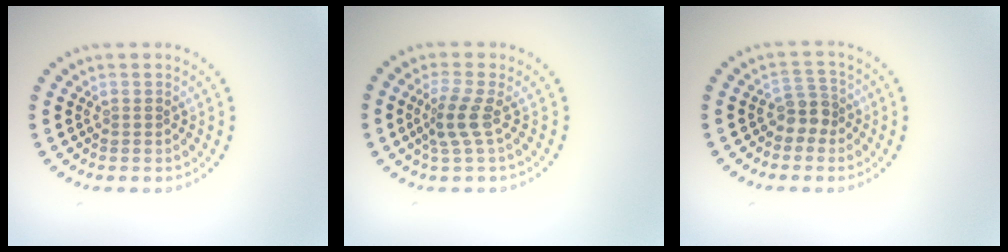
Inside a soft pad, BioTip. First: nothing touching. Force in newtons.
{"total": 2.4, "press": 1.8, "slide": 1.5}
{"total": 2.2, "press": 1.6, "slide": 1.4}